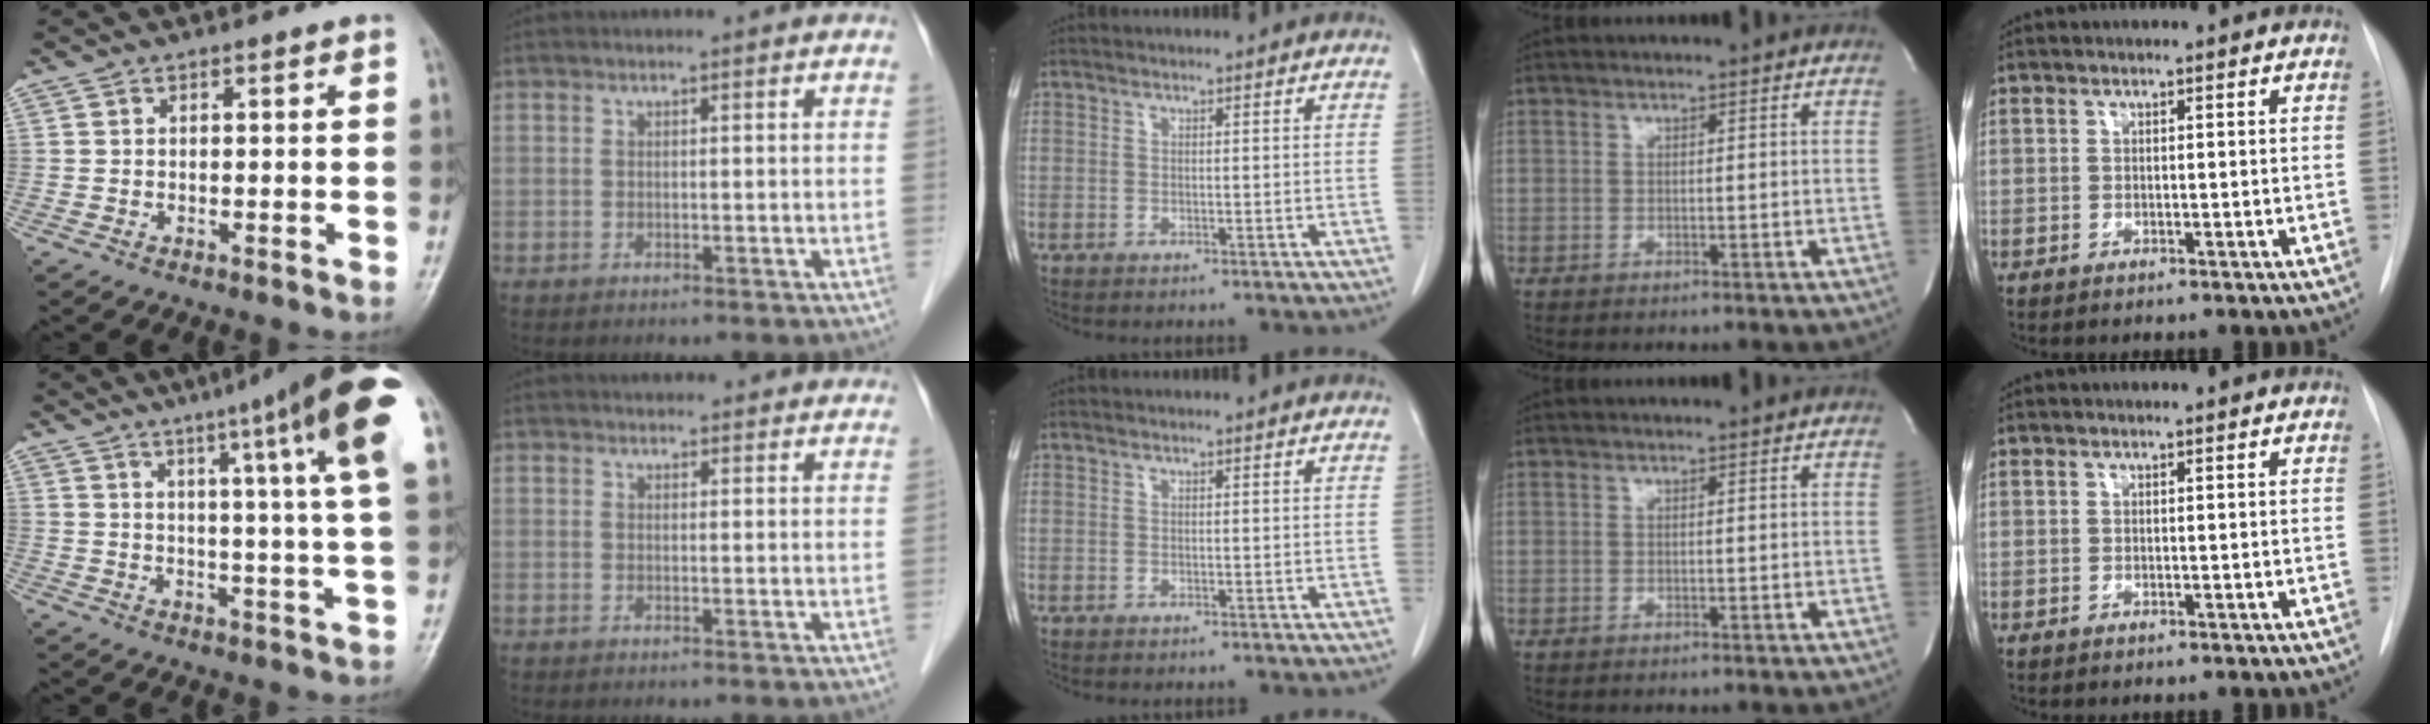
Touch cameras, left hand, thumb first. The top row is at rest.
{"thumb": {"total": 19.1, "force": [10.1, 0.7, 16.2], "torque": [-0.216, -0.029, 0.115]}, "index": {"total": 10.2, "force": [9.4, 2.8, 2.9], "torque": [-0.013, 0.018, 0.098]}}